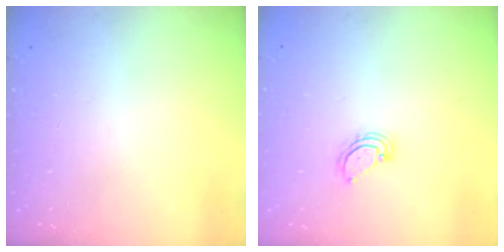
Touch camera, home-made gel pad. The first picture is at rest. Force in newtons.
{"total": 3.4, "press": 3.3, "slide": 0.7}